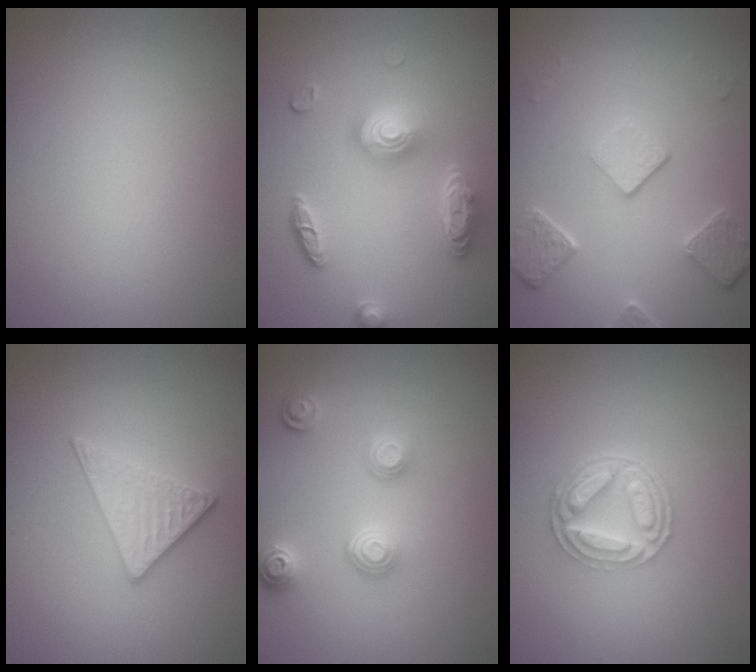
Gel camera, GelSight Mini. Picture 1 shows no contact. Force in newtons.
{"total": 5.1, "press": 3.8, "slide": 3.4}
{"total": 4.1, "press": 3.2, "slide": 2.7}
{"total": 2.9, "press": 2.7, "slide": 1.1}
{"total": 3.6, "press": 2.9, "slide": 2.1}
{"total": 4.8, "press": 3.8, "slide": 3.0}